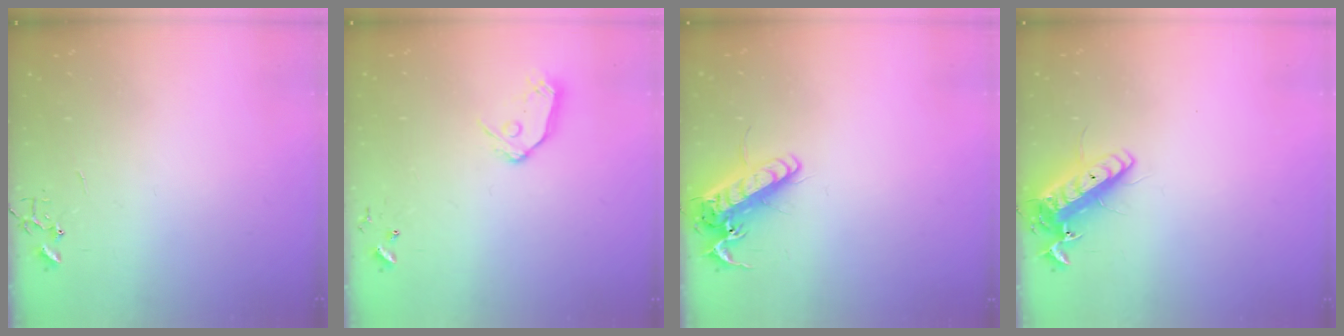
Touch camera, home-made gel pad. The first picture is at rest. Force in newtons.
{"total": 9.2, "press": 9.1, "slide": 0.8}
{"total": 14.6, "press": 14.4, "slide": 2.4}
{"total": 13.4, "press": 13.1, "slide": 2.5}